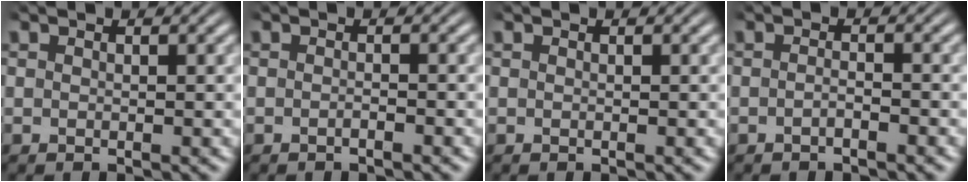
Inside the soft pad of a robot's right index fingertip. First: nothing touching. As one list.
[{"total": 0.7, "force": [-0.7, -0.1, 0.2], "torque": [-0.006, 0.003, -0.016]}, {"total": 0.0}, {"total": 1.2, "force": [-1.1, 0.2, 0.6], "torque": [-0.011, -0.001, -0.022]}]